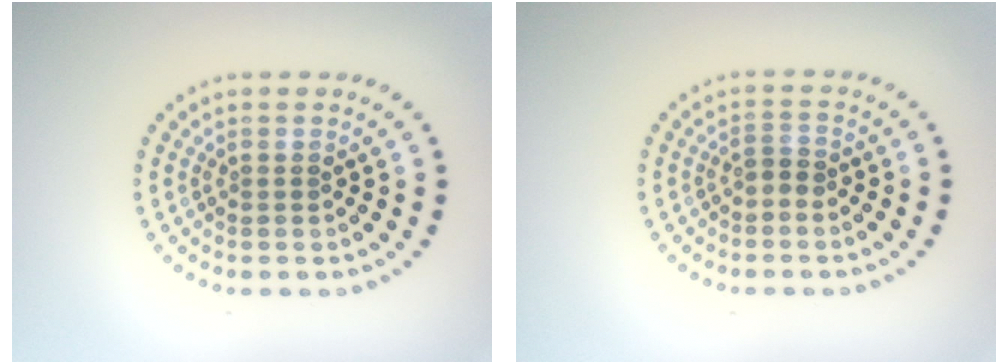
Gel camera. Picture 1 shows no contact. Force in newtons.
{"total": 1.2, "press": 0.9, "slide": 0.8}